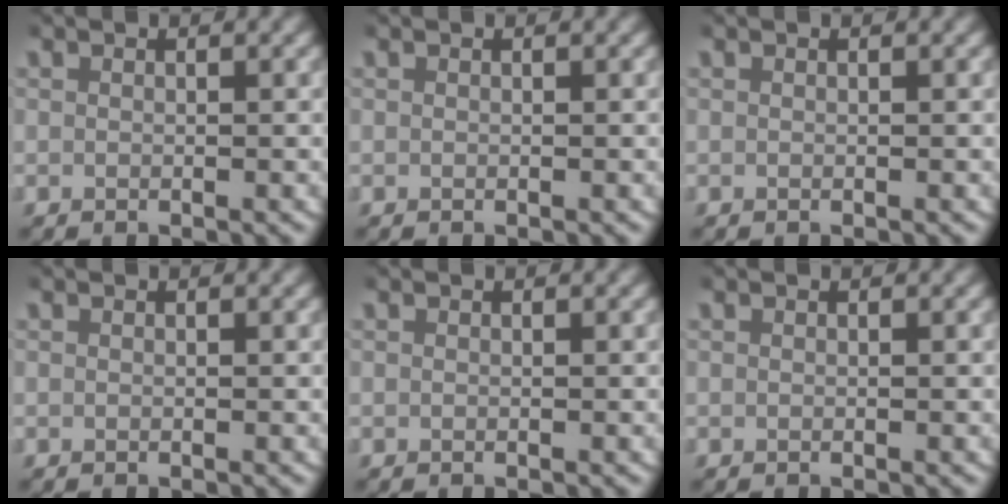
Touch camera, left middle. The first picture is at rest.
{"total": 0.0}
{"total": 0.0}
{"total": 0.0}
{"total": 0.0}
{"total": 0.0}